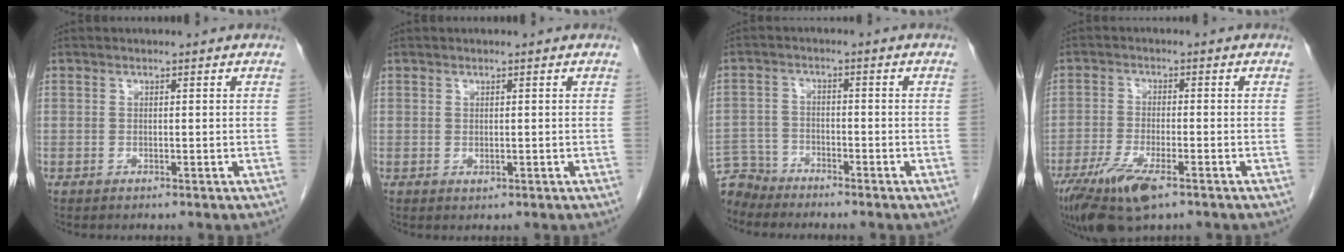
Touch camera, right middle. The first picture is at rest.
{"total": 0.6, "force": [-0.1, 0.4, 0.4], "torque": [-0.008, -0.001, 0.002]}
{"total": 5.5, "force": [-5.4, 1.2, -0.5], "torque": [0.010, -0.004, -0.105]}
{"total": 9.5, "force": [-5.8, 2.4, 7.1], "torque": [-0.135, -0.020, -0.100]}